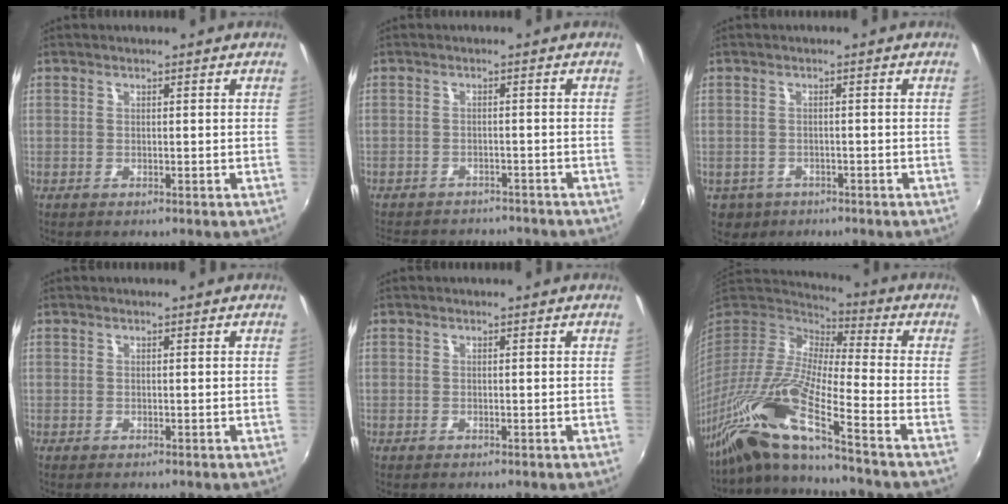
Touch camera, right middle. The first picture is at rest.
{"total": 11.5, "force": [-10.0, 4.2, 3.8], "torque": [-0.090, -0.011, -0.140]}
{"total": 4.7, "force": [-2.0, 4.0, 1.4], "torque": [-0.039, -0.007, -0.024]}
{"total": 0.0}
{"total": 0.0}
{"total": 18.3, "force": [-12.9, -0.1, 13.0], "torque": [-0.237, -0.031, -0.261]}